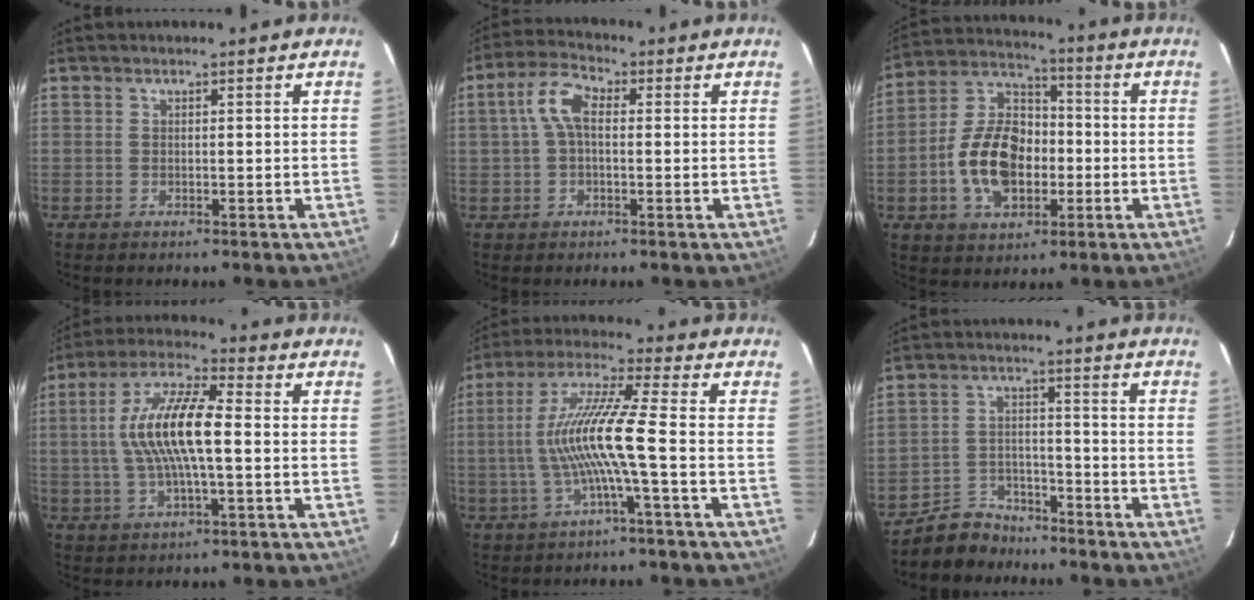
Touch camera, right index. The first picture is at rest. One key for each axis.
{"total": 5.9, "fx": 0.5, "fy": 3.1, "fz": 5.0, "tx": -0.105, "ty": 0.021, "tz": 0.009}
{"total": 14.6, "fx": -3.3, "fy": 9.4, "fz": 10.6, "tx": -0.213, "ty": 0.023, "tz": -0.052}
{"total": 13.1, "fx": 0.0, "fy": 3.3, "fz": 12.7, "tx": -0.248, "ty": 0.013, "tz": -0.006}
{"total": 11.8, "fx": -2.2, "fy": -0.8, "fz": 11.6, "tx": -0.229, "ty": 0.005, "tz": -0.038}
{"total": 7.7, "fx": -6.7, "fy": 3.8, "fz": 0.7, "tx": -0.035, "ty": 0.019, "tz": -0.108}